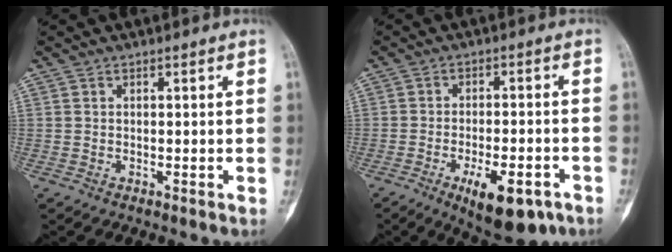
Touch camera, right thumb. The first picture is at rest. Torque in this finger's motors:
{"motor_torque": [1.44, 1.10, 1.05, -0.57, 0.38]}